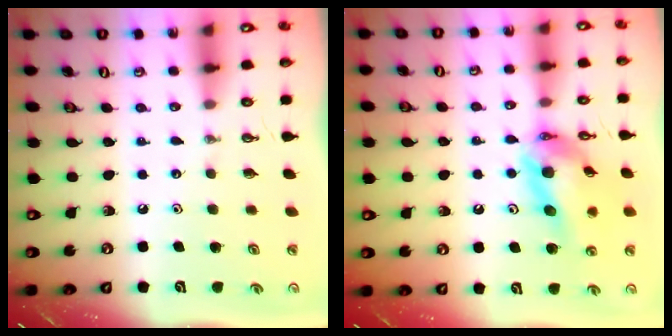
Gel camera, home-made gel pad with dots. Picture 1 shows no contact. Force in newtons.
{"total": 14.1, "press": 14.0, "slide": 1.5}